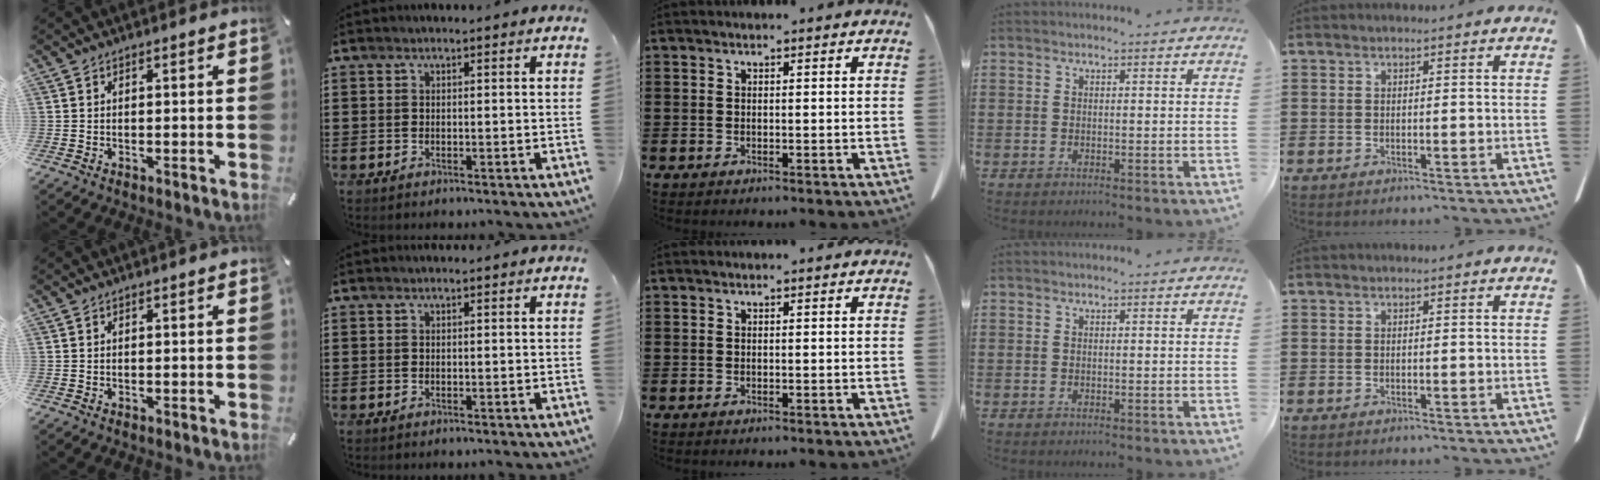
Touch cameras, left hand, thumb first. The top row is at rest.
{}